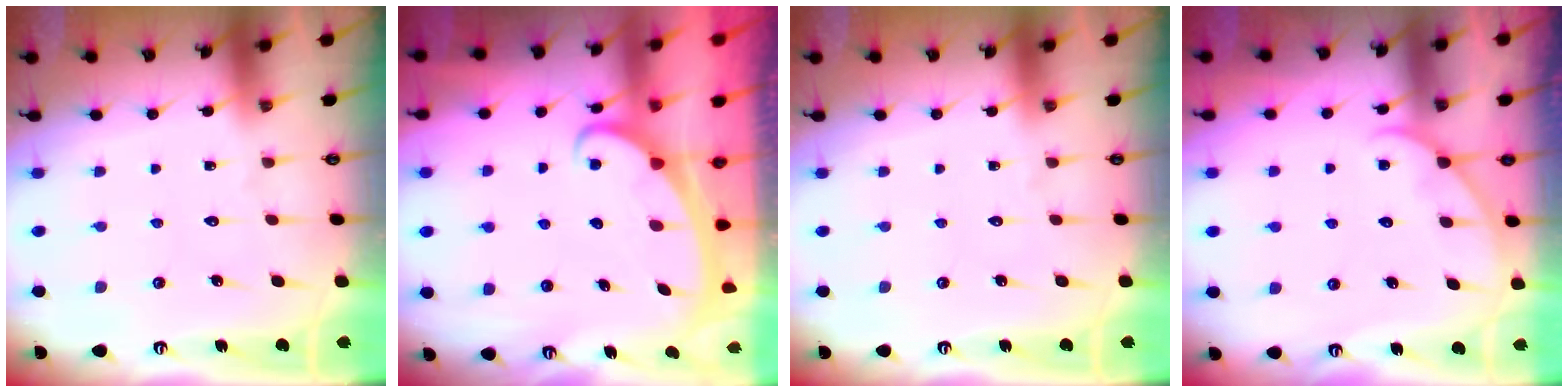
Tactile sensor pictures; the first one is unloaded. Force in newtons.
{"total": 2.4, "press": 2.4, "slide": 0.3}
{"total": 0.0}
{"total": 3.9, "press": 3.9, "slide": 0.4}